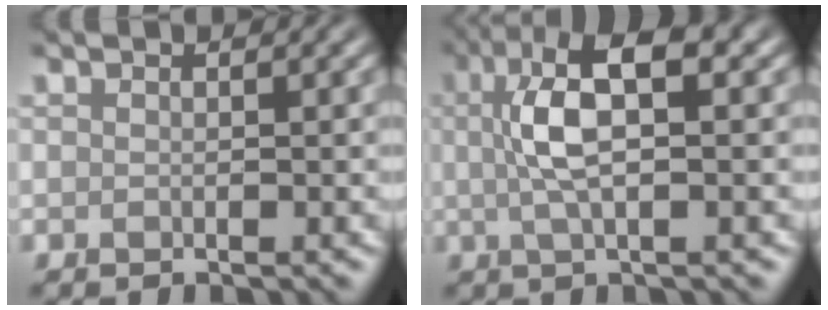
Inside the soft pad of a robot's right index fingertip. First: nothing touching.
{"total": 6.5, "force": [1.4, 2.2, 6.0], "torque": [-0.107, 0.017, 0.018]}